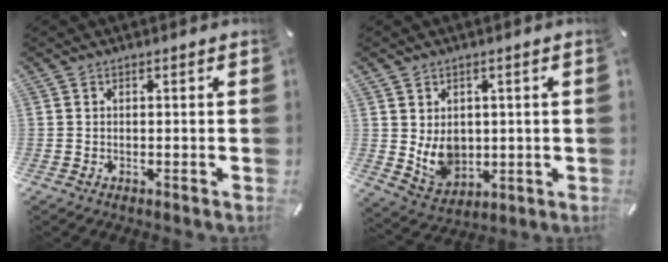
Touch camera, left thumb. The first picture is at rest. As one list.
[{"total": 7.9, "force": [1.3, 6.8, 3.8], "torque": [-0.074, -0.019, 0.024]}]